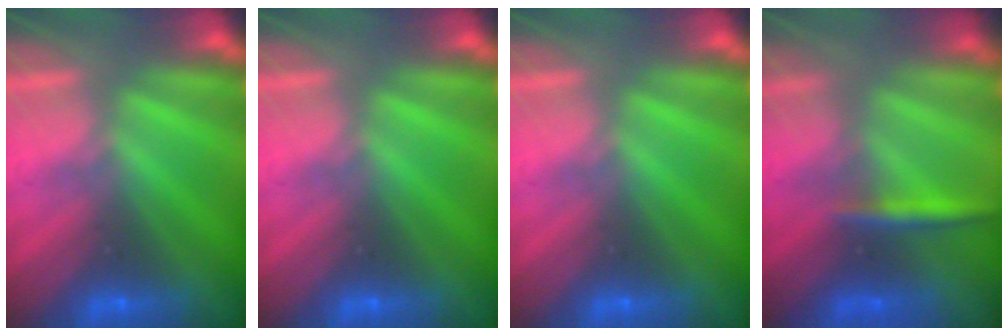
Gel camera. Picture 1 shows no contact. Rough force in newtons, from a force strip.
{"total": 0.0}
{"total": 0.0}
{"total": 2.7}